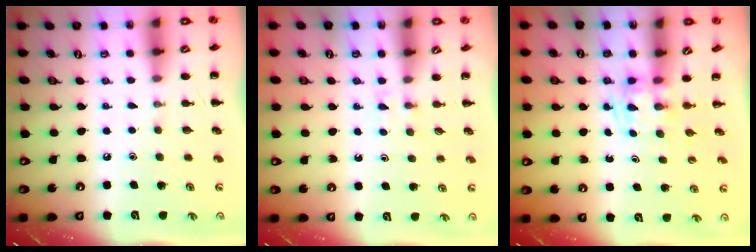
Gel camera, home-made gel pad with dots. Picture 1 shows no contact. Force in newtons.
{"total": 2.4, "press": 2.0, "slide": 1.2}
{"total": 1.2, "press": 1.0, "slide": 0.7}